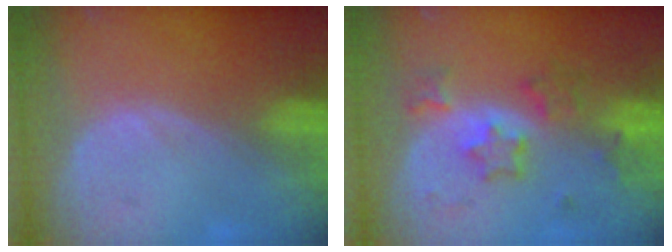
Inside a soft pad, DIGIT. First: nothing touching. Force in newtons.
{"total": 6.2, "press": 5.9, "slide": 1.7}